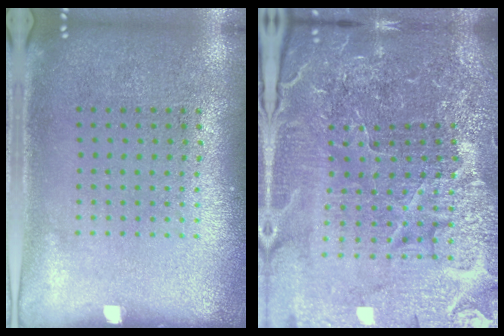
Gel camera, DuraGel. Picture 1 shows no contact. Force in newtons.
{"total": 6.5, "press": 5.8, "slide": 3.0}